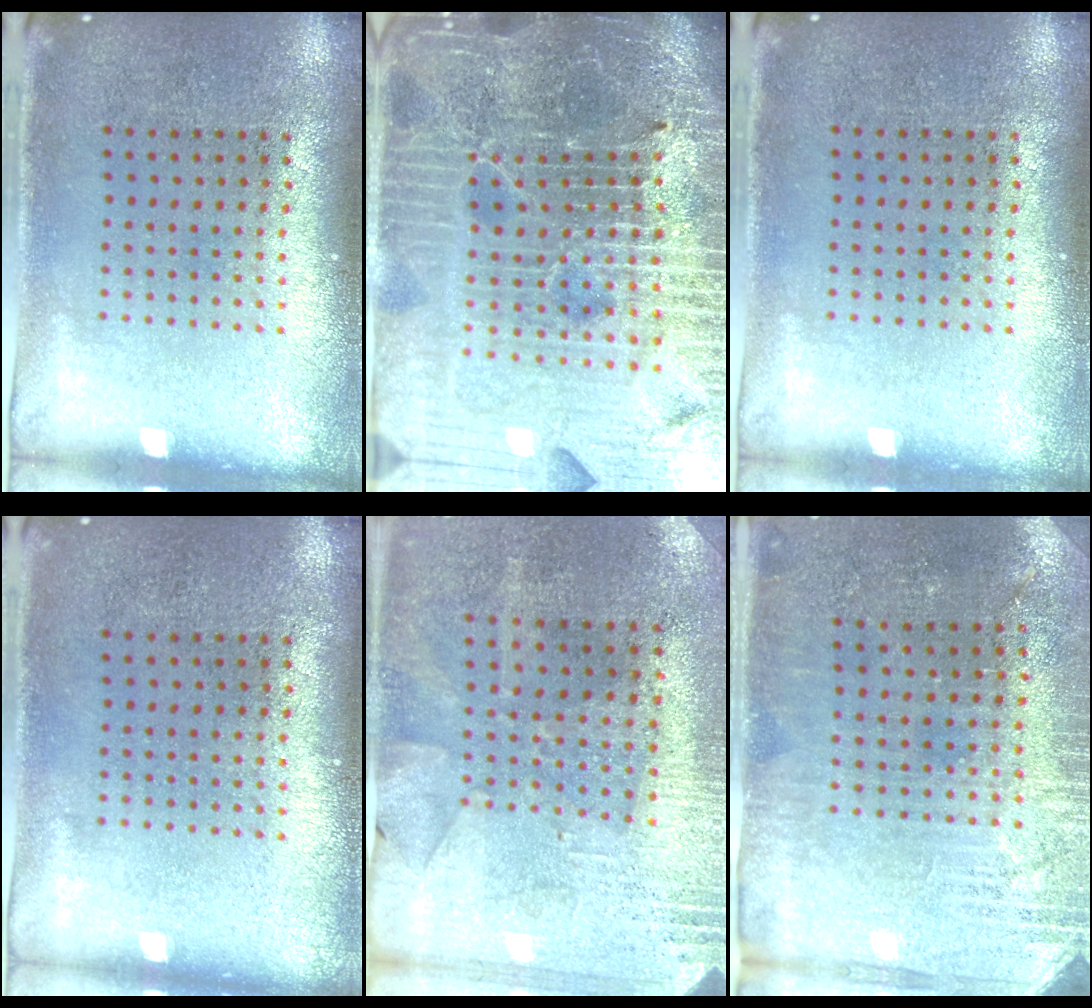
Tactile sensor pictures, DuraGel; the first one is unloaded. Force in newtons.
{"total": 6.9, "press": 6.0, "slide": 3.3}
{"total": 0.0}
{"total": 0.0}
{"total": 2.7, "press": 2.4, "slide": 1.3}
{"total": 2.8, "press": 2.7, "slide": 0.8}